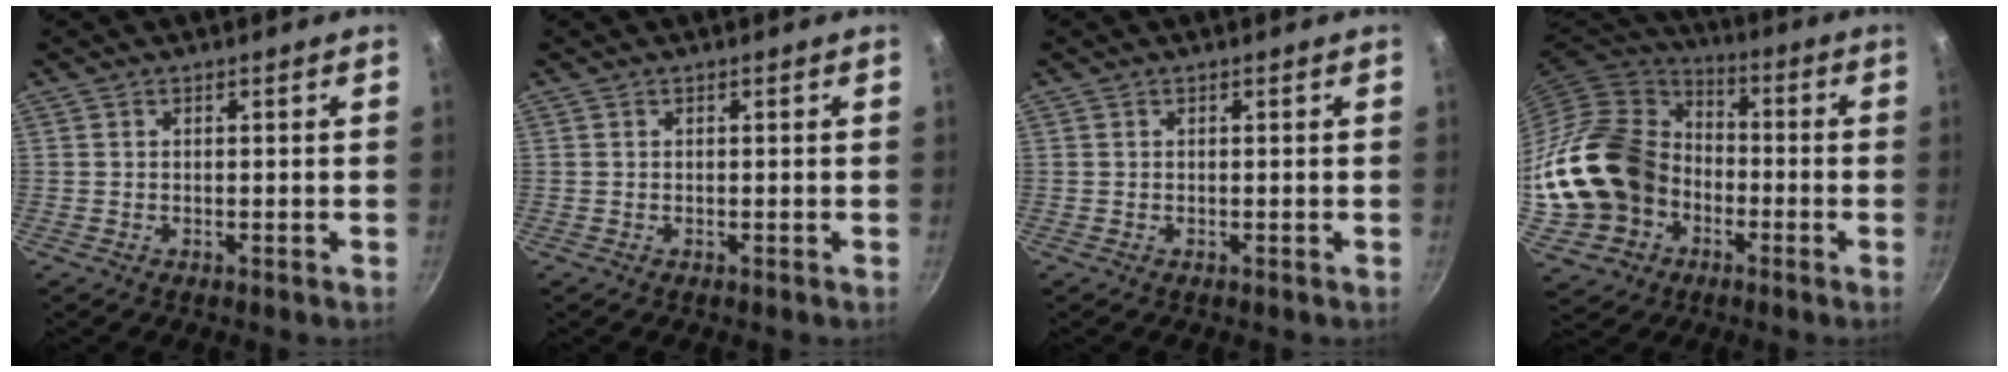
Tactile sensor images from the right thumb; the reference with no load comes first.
{"total": 0.0}
{"total": 0.0}
{"total": 21.4, "force": [-3.6, 17.9, 11.2], "torque": [-0.190, 0.046, -0.047]}